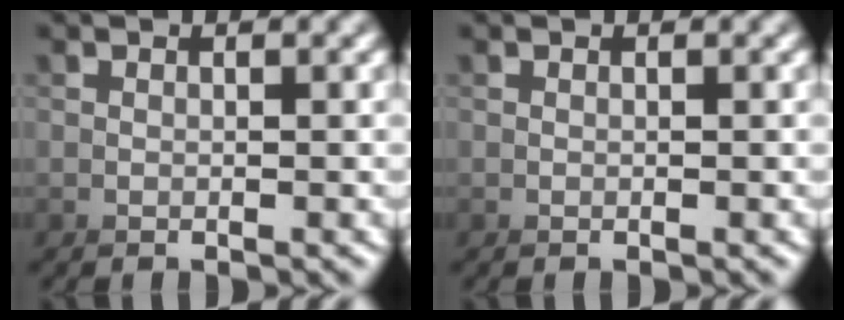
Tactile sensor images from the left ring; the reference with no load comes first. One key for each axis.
{"total": 0.0}